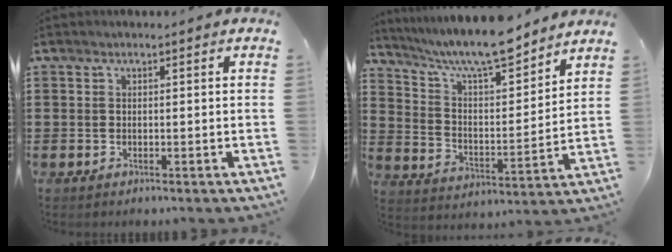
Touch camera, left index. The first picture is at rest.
{"total": 8.9, "force": [7.9, 0.9, 3.9], "torque": [-0.106, -0.045, 0.136]}